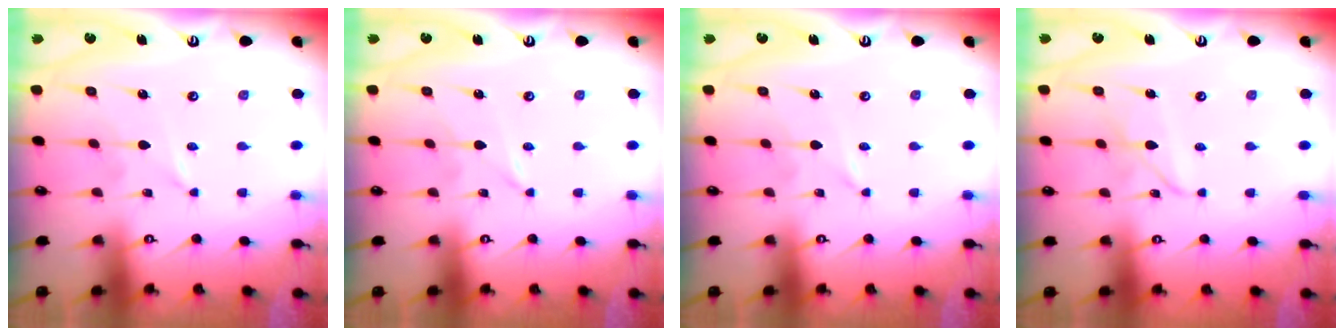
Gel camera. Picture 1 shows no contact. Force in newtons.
{"total": 0.0}
{"total": 0.0}
{"total": 2.8, "press": 2.8, "slide": 0.2}